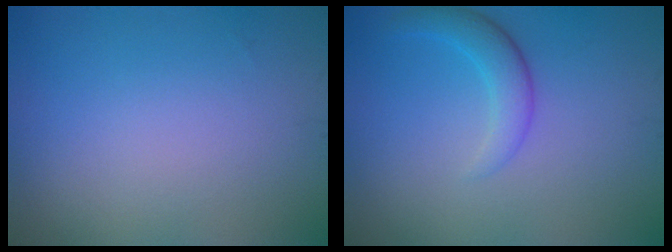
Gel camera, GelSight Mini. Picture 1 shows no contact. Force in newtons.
{"total": 2.4, "press": 2.4, "slide": 0.1}